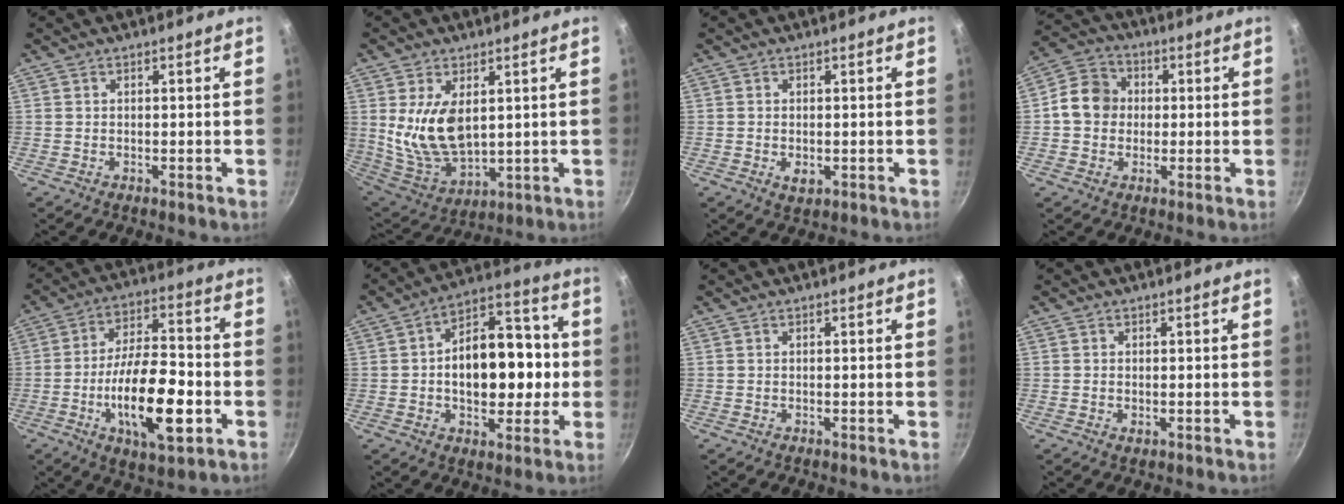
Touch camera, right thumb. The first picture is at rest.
{"total": 13.6, "force": [3.0, 7.9, 10.7], "torque": [-0.194, -0.041, 0.075]}
{"total": 2.8, "force": [-0.6, 1.8, 2.0], "torque": [-0.032, -0.006, -0.006]}
{"total": 8.5, "force": [0.1, 7.5, 4.1], "torque": [-0.041, 0.015, -0.019]}
{"total": 18.1, "force": [-5.1, 7.2, 15.8], "torque": [-0.254, 0.030, -0.084]}
{"total": 18.0, "force": [-0.8, 11.4, 13.9], "torque": [-0.164, 0.038, -0.017]}
{"total": 0.0}
{"total": 0.8, "force": [-0.1, 0.5, 0.6], "torque": [-0.011, -0.001, -0.002]}